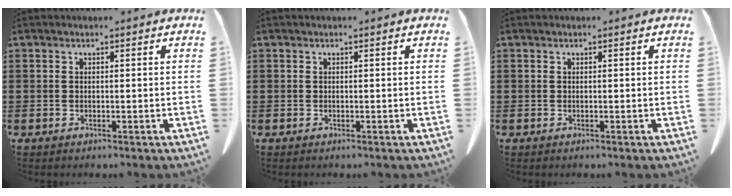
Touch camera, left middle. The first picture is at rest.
{"total": 0.0}
{"total": 0.0}